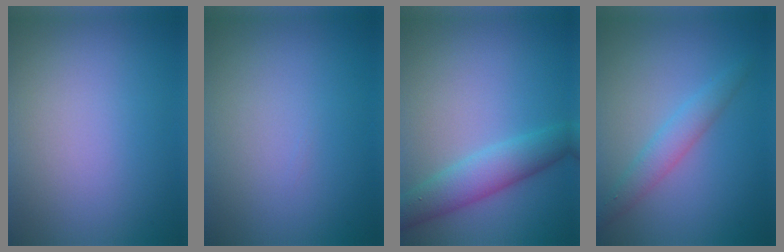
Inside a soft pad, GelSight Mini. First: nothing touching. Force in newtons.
{"total": 0.0}
{"total": 4.3, "press": 4.3, "slide": 0.2}
{"total": 2.5, "press": 2.5, "slide": 0.1}